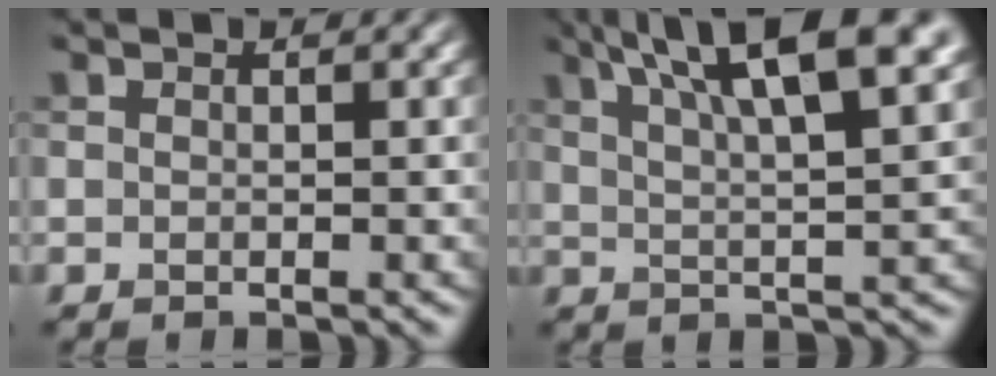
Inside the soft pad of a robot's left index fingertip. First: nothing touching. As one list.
[{"total": 11.0, "force": [6.3, 2.9, 8.6], "torque": [-0.112, 0.027, 0.085]}]